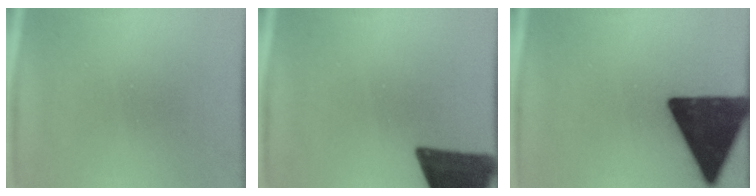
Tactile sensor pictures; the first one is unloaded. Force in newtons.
{"total": 14.7}
{"total": 17.1}